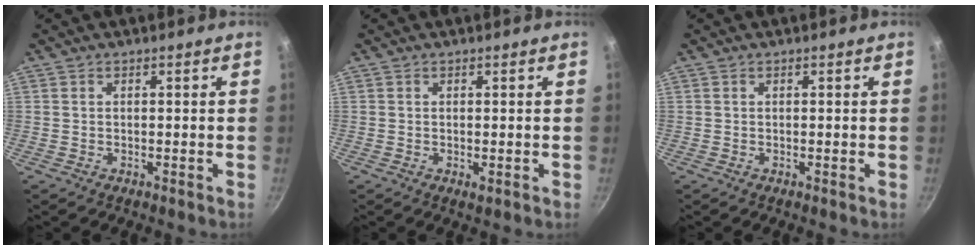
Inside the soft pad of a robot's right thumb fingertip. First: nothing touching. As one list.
[{"total": 0.8, "force": [-0.1, 0.2, 0.8], "torque": [-0.015, -0.005, -0.002]}, {"total": 0.0}]